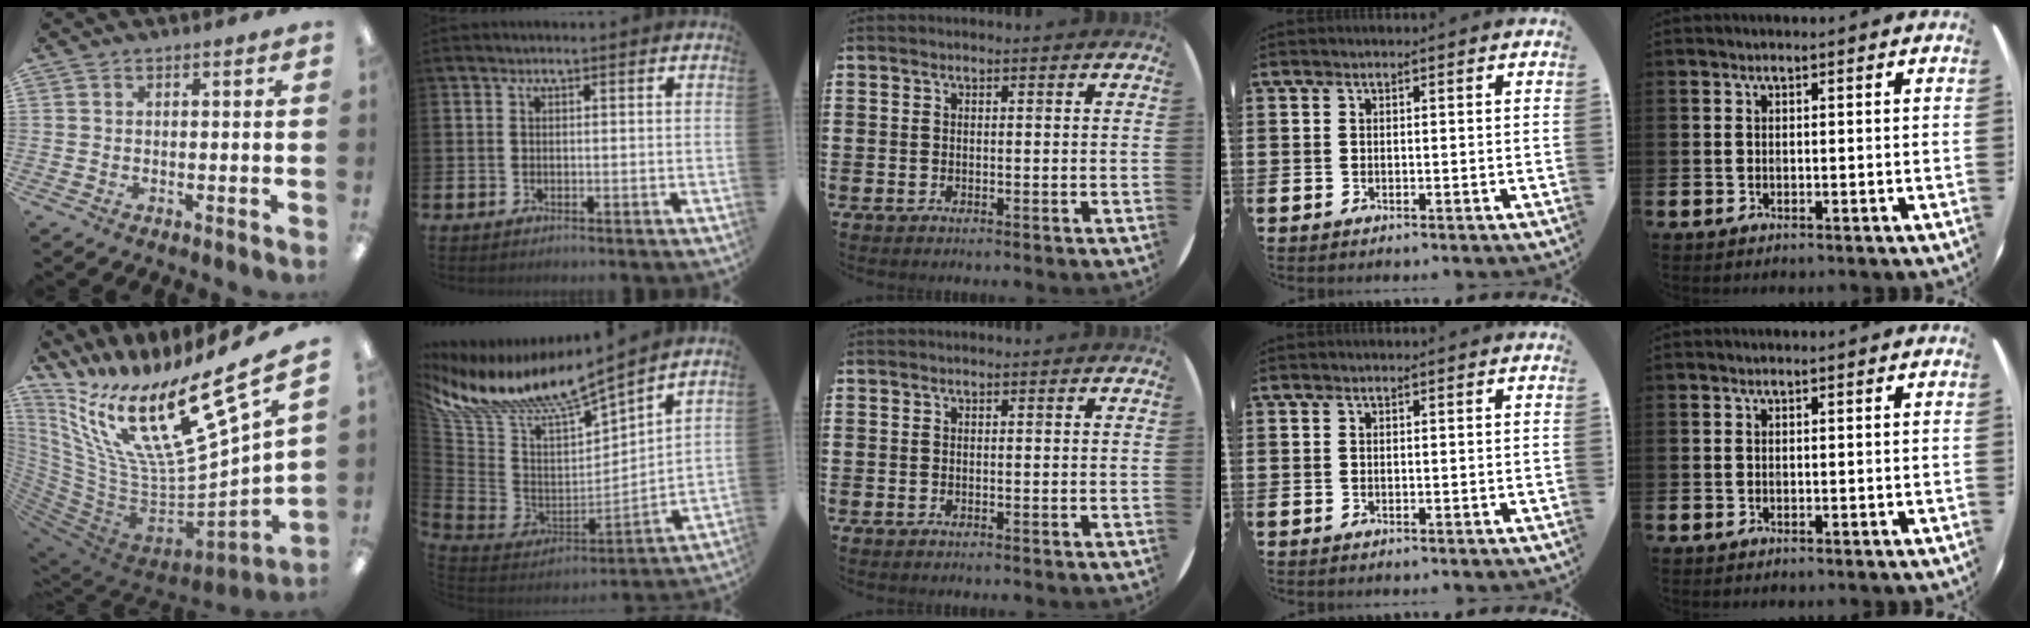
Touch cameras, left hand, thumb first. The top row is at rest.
{"thumb": {"total": 25.1, "force": [12.8, 7.4, 20.2], "torque": [-0.355, -0.109, 0.223]}, "index": {"total": 10.2, "force": [9.2, 1.0, 4.2], "torque": [-0.126, -0.074, 0.158]}}